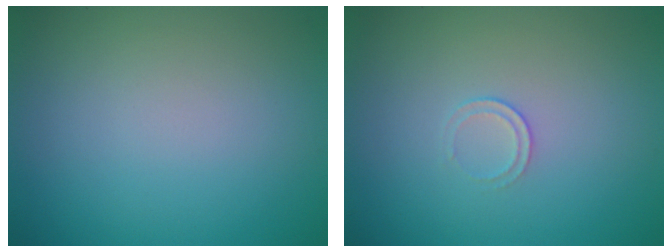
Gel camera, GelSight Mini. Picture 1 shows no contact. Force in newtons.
{"total": 0.7, "press": 0.3, "slide": 0.6}